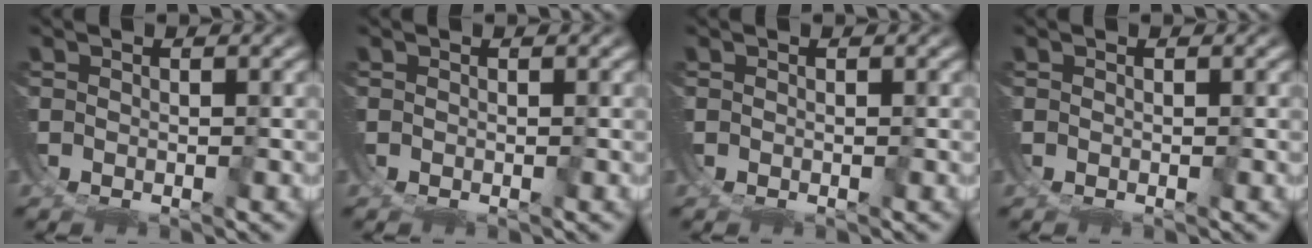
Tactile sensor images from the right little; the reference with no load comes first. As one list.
[{"total": 0.0}, {"total": 0.0}, {"total": 0.0}]